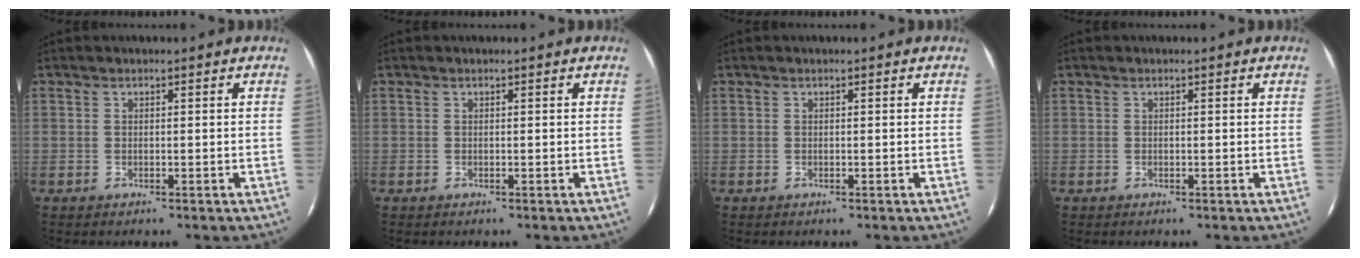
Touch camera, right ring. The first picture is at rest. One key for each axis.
{"total": 0.0}
{"total": 0.0}
{"total": 0.0}